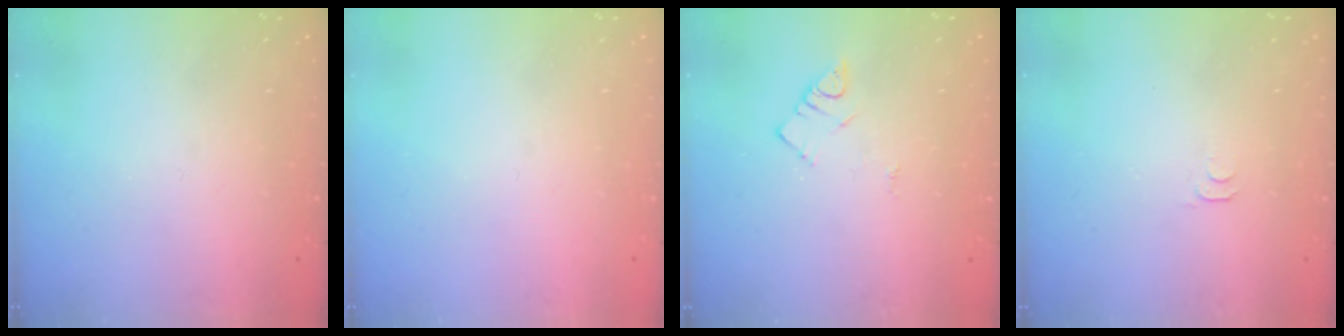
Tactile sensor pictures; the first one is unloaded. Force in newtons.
{"total": 0.0}
{"total": 4.3, "press": 4.2, "slide": 0.7}
{"total": 2.8, "press": 2.7, "slide": 0.5}